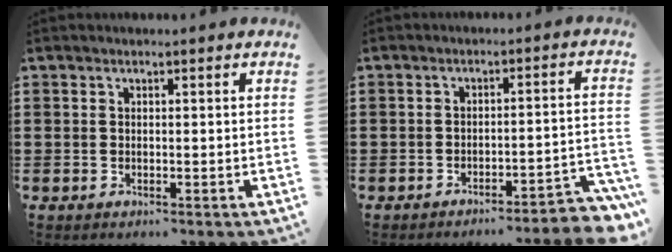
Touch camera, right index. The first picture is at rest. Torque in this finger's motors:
{"motor_torque": [0.78, -0.47, 0.32, 0.05]}